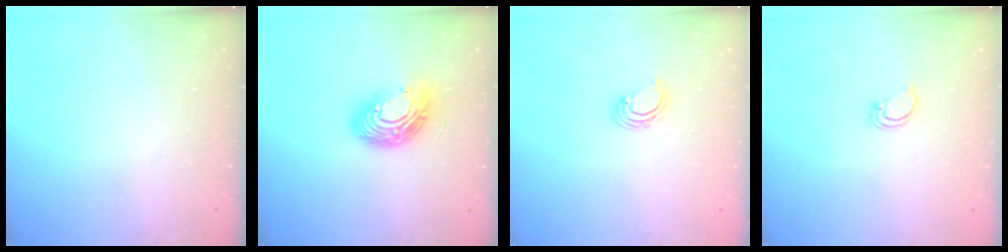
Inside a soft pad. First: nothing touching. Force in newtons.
{"total": 12.9, "press": 12.9, "slide": 1.2}
{"total": 1.9, "press": 1.8, "slide": 0.2}
{"total": 2.1, "press": 2.1, "slide": 0.2}